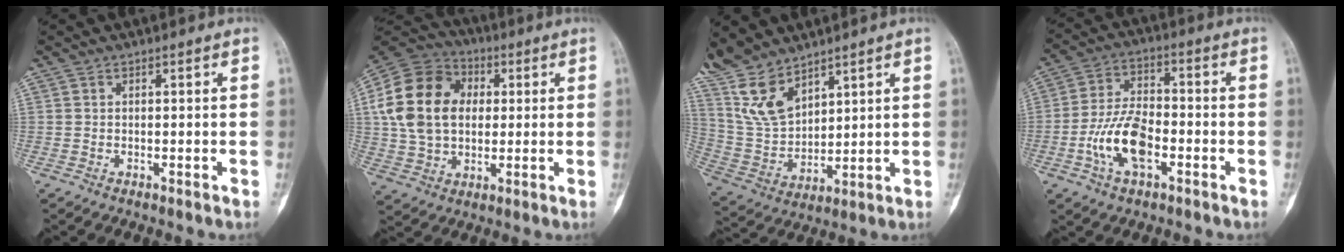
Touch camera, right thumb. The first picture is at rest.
{"total": 18.8, "force": [2.8, 13.8, 12.5], "torque": [-0.218, 0.020, 0.047]}
{"total": 12.0, "force": [9.5, 4.9, 5.6], "torque": [-0.105, -0.040, 0.211]}
{"total": 11.3, "force": [-3.7, 5.8, 9.0], "torque": [-0.169, 0.024, -0.074]}